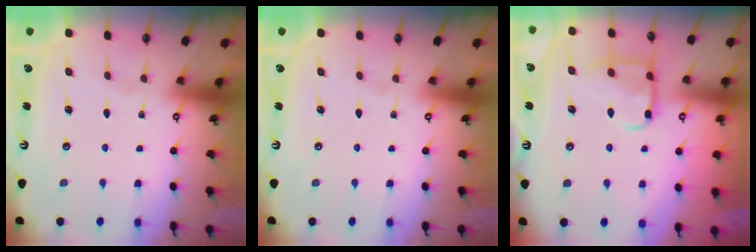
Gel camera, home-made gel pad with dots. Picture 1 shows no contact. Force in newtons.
{"total": 0.0}
{"total": 11.2, "press": 11.1, "slide": 1.2}